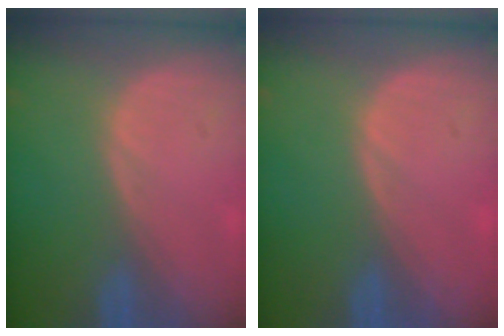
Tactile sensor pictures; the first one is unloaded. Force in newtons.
{"total": 0.0}